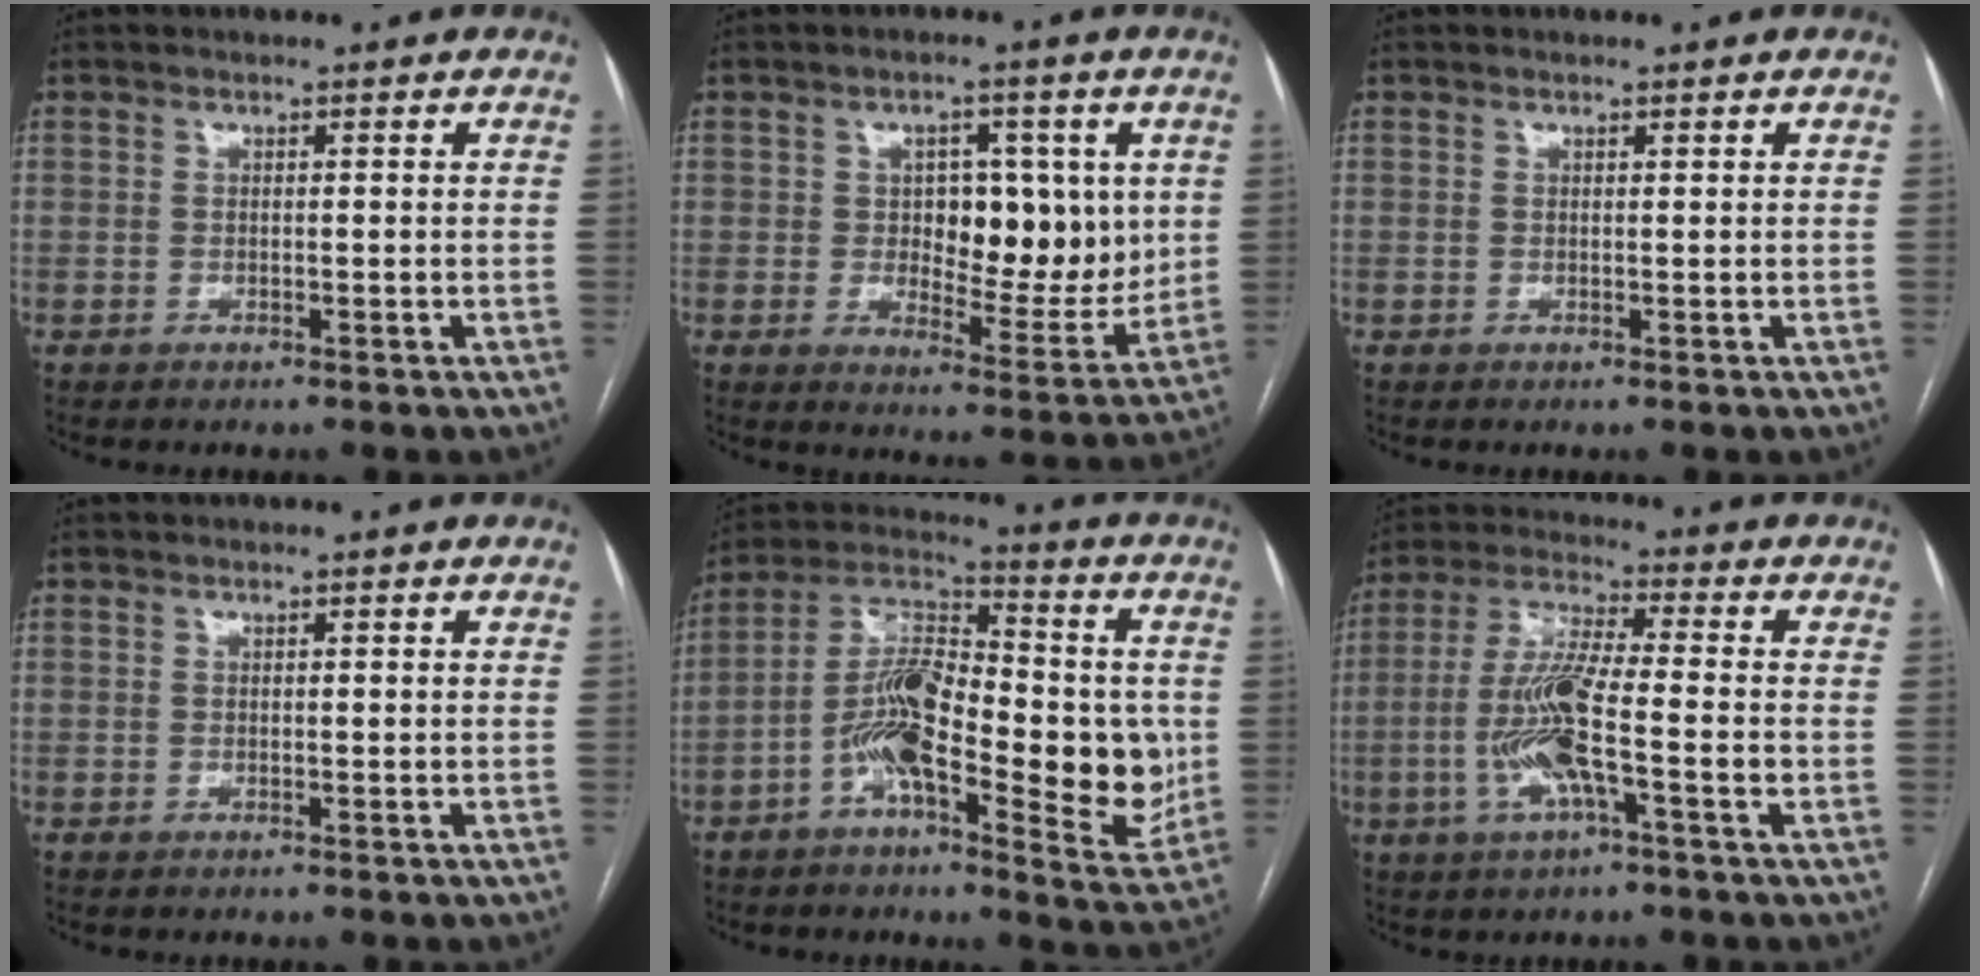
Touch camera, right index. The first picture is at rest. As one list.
[{"total": 11.3, "force": [1.7, 5.8, 9.6], "torque": [-0.120, 0.006, 0.037]}, {"total": 0.0}, {"total": 0.0}, {"total": 18.8, "force": [-2.9, 6.6, 17.4], "torque": [-0.283, 0.014, -0.050]}, {"total": 10.9, "force": [-2.6, 1.2, 10.5], "torque": [-0.216, 0.001, -0.055]}]